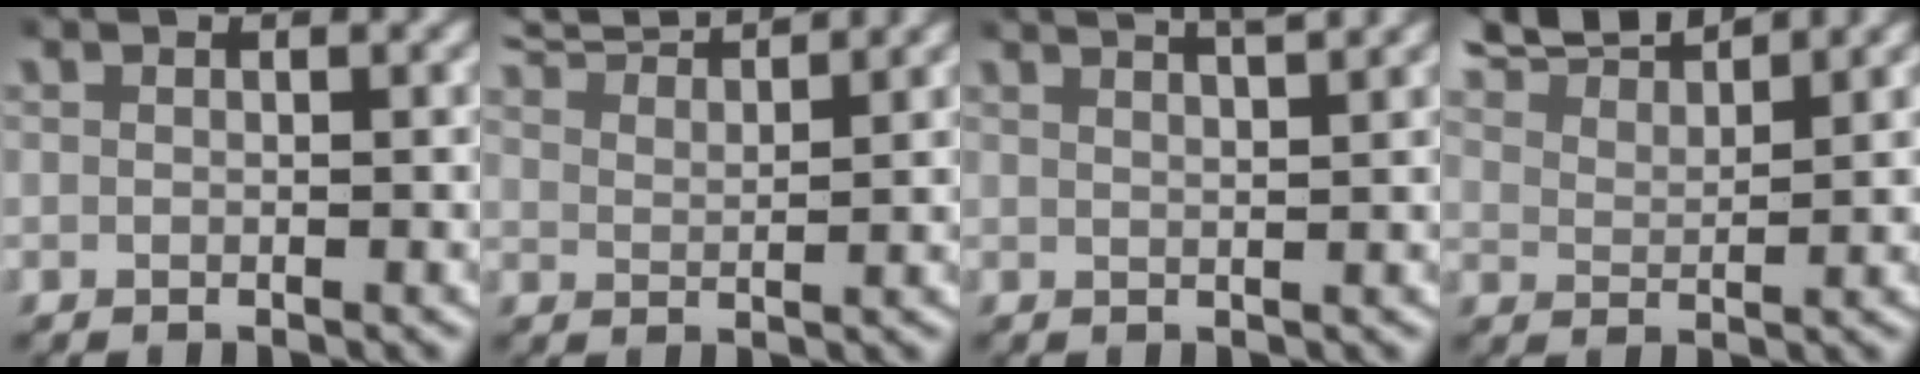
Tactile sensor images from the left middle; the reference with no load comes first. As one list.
[{"total": 6.6, "force": [6.0, 1.3, 2.2], "torque": [-0.042, 0.016, 0.097]}, {"total": 5.6, "force": [4.2, 1.9, 3.2], "torque": [-0.045, 0.014, 0.061]}, {"total": 6.2, "force": [5.6, 1.4, 2.3], "torque": [-0.058, 0.010, 0.094]}]